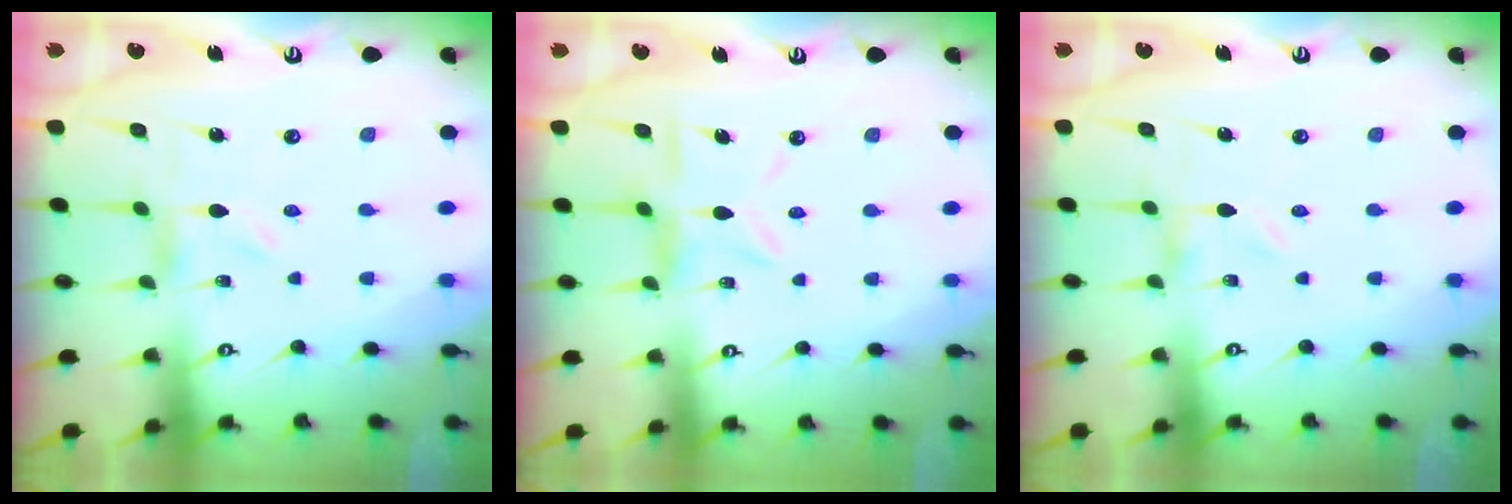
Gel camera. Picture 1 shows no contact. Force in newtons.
{"total": 7.3, "press": 7.2, "slide": 0.6}
{"total": 0.0}